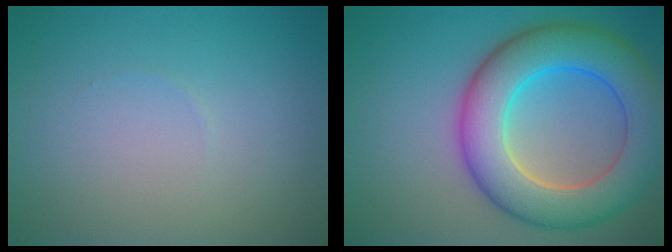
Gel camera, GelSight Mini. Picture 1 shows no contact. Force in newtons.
{"total": 9.9, "press": 9.9, "slide": 0.4}